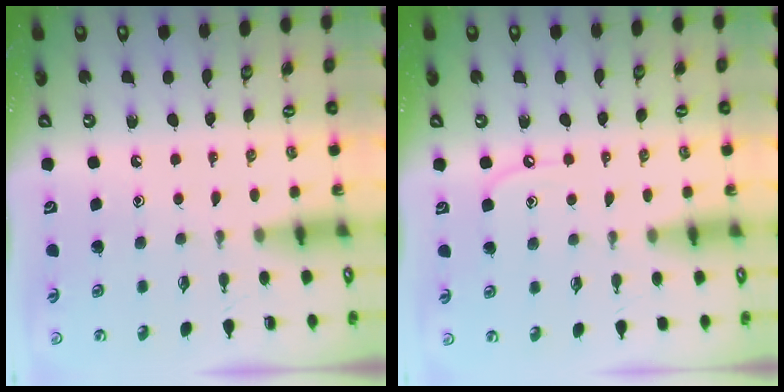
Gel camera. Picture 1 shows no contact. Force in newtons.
{"total": 4.0, "press": 4.0, "slide": 0.4}